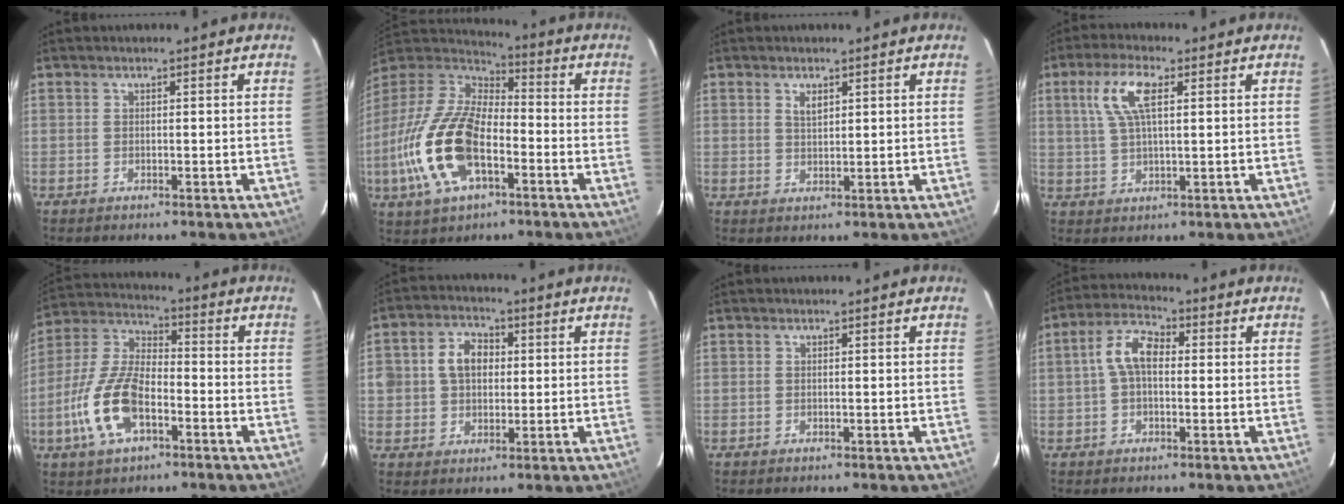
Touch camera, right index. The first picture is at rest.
{"total": 21.3, "force": [-7.0, 10.5, 17.1], "torque": [-0.372, -0.023, -0.134]}
{"total": 2.3, "force": [1.2, 1.2, 1.5], "torque": [-0.025, 0.002, 0.022]}
{"total": 7.8, "force": [2.7, 2.7, 6.8], "torque": [-0.139, 0.013, 0.053]}
{"total": 14.2, "force": [-5.6, 6.7, 11.2], "torque": [-0.247, 0.002, -0.108]}
{"total": 7.0, "force": [1.0, 5.6, 4.1], "torque": [-0.081, 0.024, 0.020]}
{"total": 0.0}
{"total": 6.5, "force": [0.3, 3.7, 5.3], "torque": [-0.109, 0.022, 0.003]}